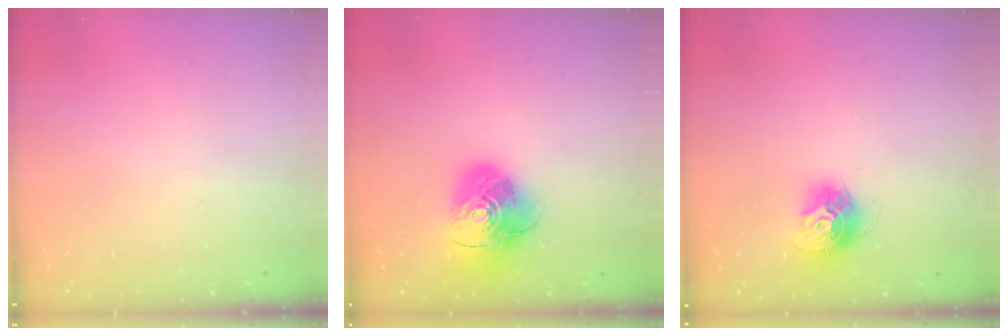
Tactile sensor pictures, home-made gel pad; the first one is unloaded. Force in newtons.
{"total": 13.7, "press": 13.6, "slide": 1.6}
{"total": 13.5, "press": 13.4, "slide": 1.2}